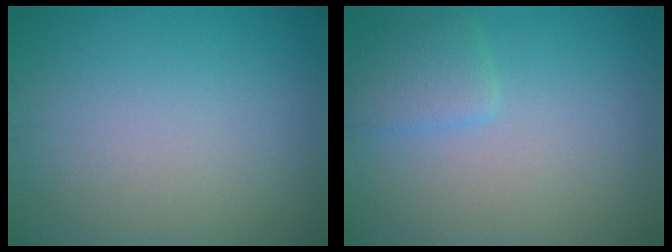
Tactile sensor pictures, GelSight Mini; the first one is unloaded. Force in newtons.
{"total": 2.1, "press": 2.1, "slide": 0.2}